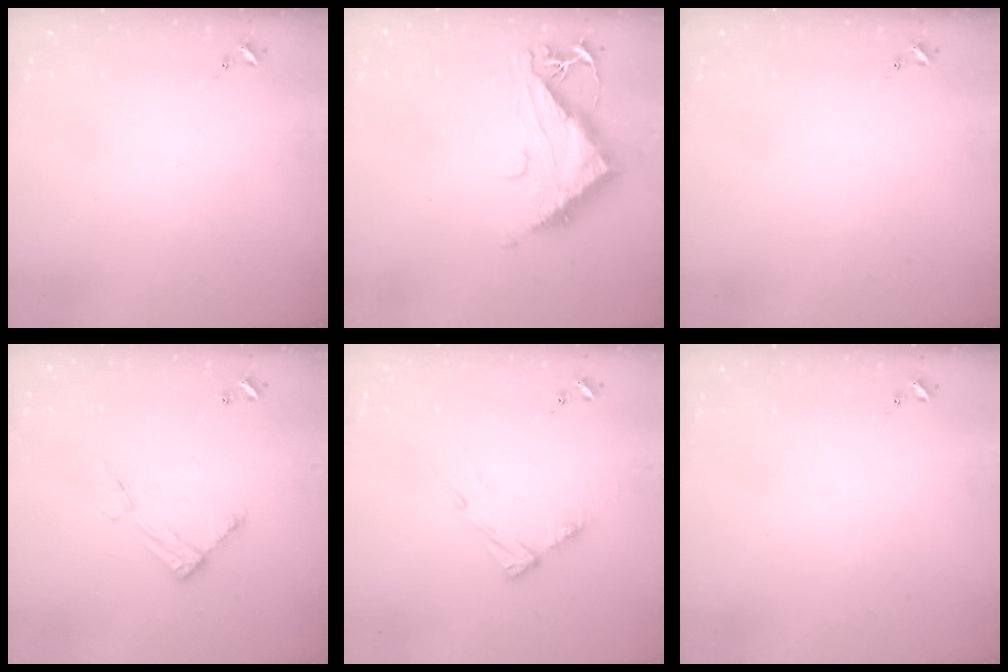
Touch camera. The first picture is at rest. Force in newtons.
{"total": 13.4, "press": 13.4, "slide": 1.2}
{"total": 0.0}
{"total": 8.7, "press": 8.7, "slide": 0.4}
{"total": 6.8, "press": 6.8, "slide": 0.5}
{"total": 0.0}